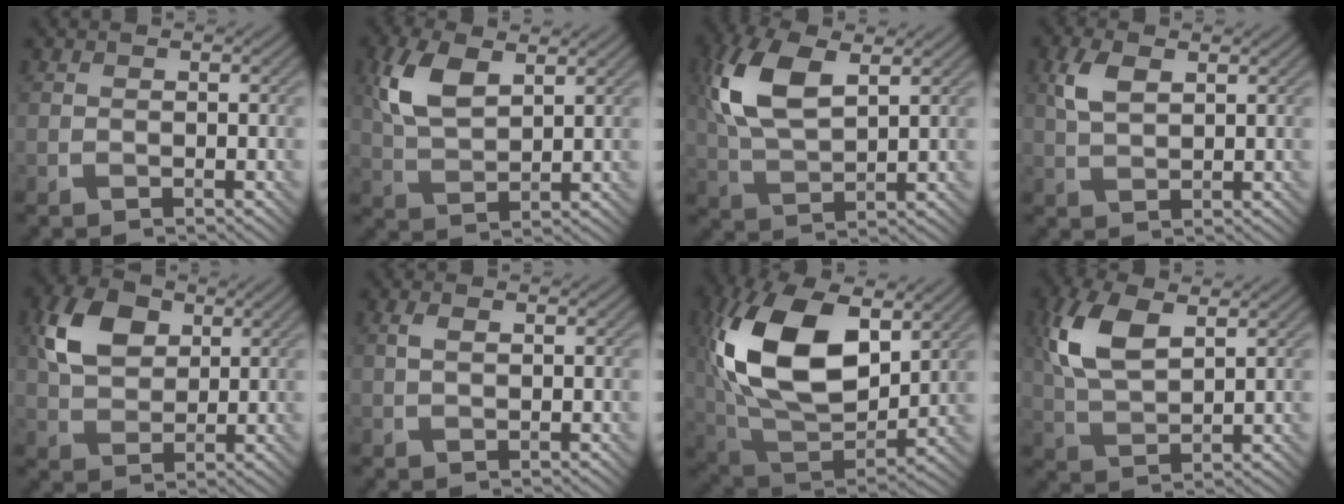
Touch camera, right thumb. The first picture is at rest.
{"total": 7.2, "force": [3.0, 3.4, 5.5], "torque": [-0.131, 0.005, 0.059]}
{"total": 10.6, "force": [3.6, 4.9, 8.6], "torque": [-0.212, 0.014, 0.066]}
{"total": 4.1, "force": [1.7, 1.9, 3.2], "torque": [-0.079, 0.007, 0.035]}
{"total": 7.8, "force": [2.7, 5.2, 5.1], "torque": [-0.118, 0.010, 0.046]}
{"total": 1.5, "force": [0.4, 0.6, 1.3], "torque": [-0.030, 0.003, 0.007]}
{"total": 17.8, "force": [4.8, 10.2, 13.8], "torque": [-0.316, 0.017, 0.087]}
{"total": 8.7, "force": [3.3, 4.1, 7.0], "torque": [-0.167, 0.011, 0.061]}